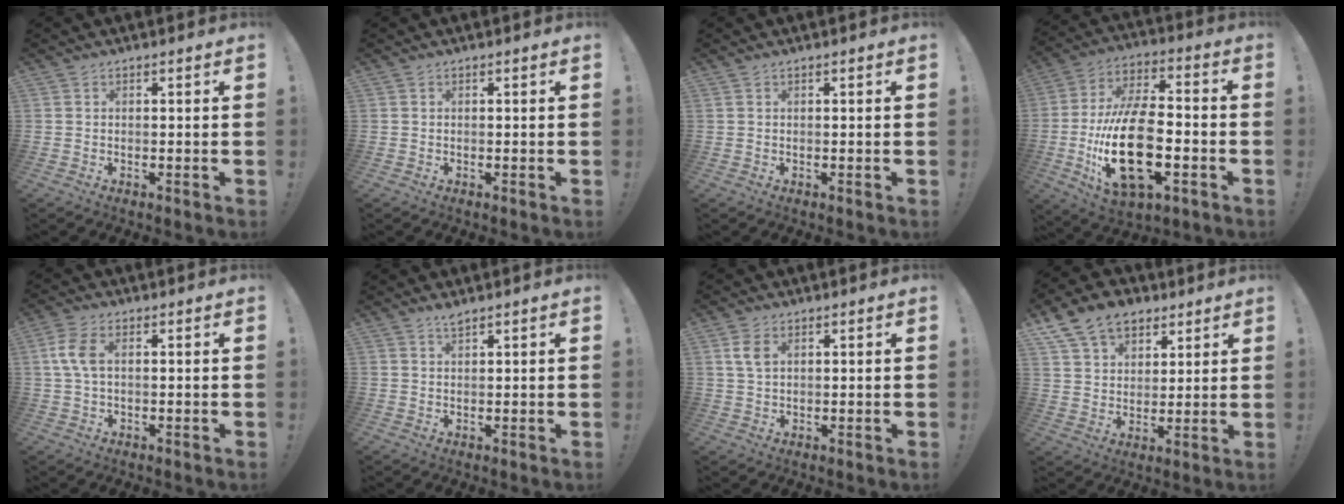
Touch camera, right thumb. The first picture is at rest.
{"total": 0.0}
{"total": 0.5, "force": [0.4, -0.2, 0.3], "torque": [0.001, -0.003, 0.005]}
{"total": 24.0, "force": [-5.7, 12.0, 20.0], "torque": [-0.383, 0.018, -0.092]}
{"total": 6.4, "force": [0.9, 3.6, 5.3], "torque": [-0.107, 0.007, 0.017]}
{"total": 2.1, "force": [1.9, 0.1, 1.0], "torque": [-0.013, -0.008, 0.032]}
{"total": 4.6, "force": [1.8, 2.7, 3.2], "torque": [-0.055, 0.000, 0.033]}
{"total": 12.6, "force": [7.6, 8.8, 4.9], "torque": [-0.080, -0.037, 0.149]}